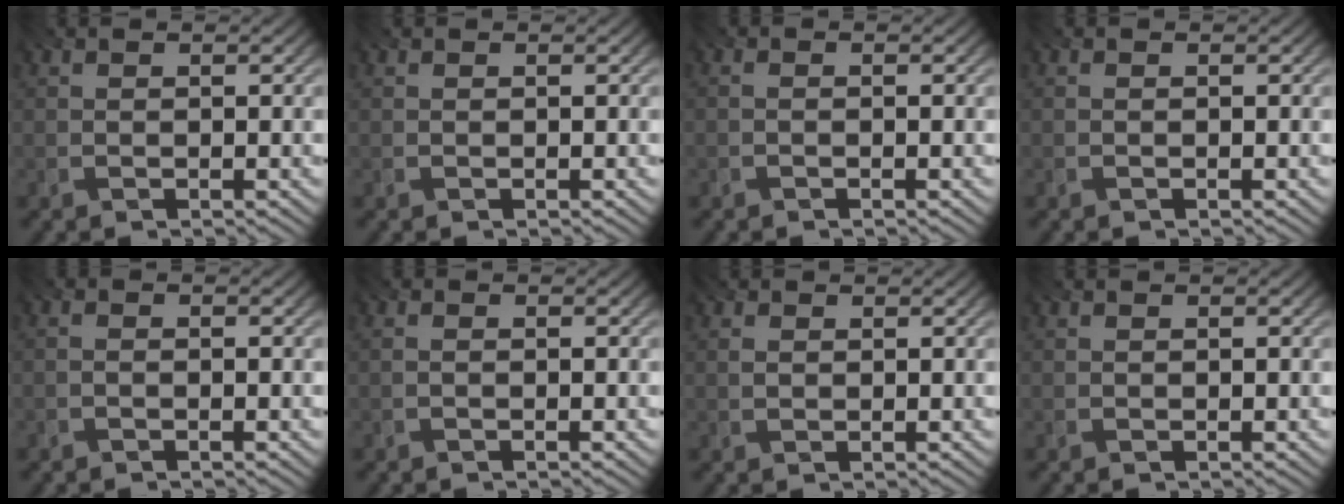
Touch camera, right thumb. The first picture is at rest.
{"total": 0.0}
{"total": 0.8, "force": [-0.7, 0.4, 0.3], "torque": [-0.002, -0.002, -0.017]}
{"total": 0.0}
{"total": 1.3, "force": [-1.1, 0.6, 0.4], "torque": [-0.006, -0.002, -0.023]}
{"total": 0.7, "force": [-0.4, 0.4, 0.5], "torque": [-0.011, 0.000, -0.011]}
{"total": 1.4, "force": [0.6, 1.0, 0.8], "torque": [-0.019, 0.002, 0.009]}
{"total": 0.0}